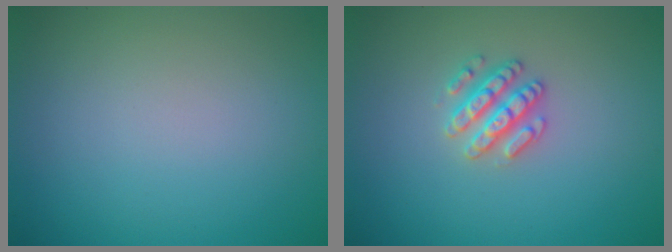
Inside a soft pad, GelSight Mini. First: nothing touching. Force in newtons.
{"total": 2.6, "press": 2.6, "slide": 0.3}